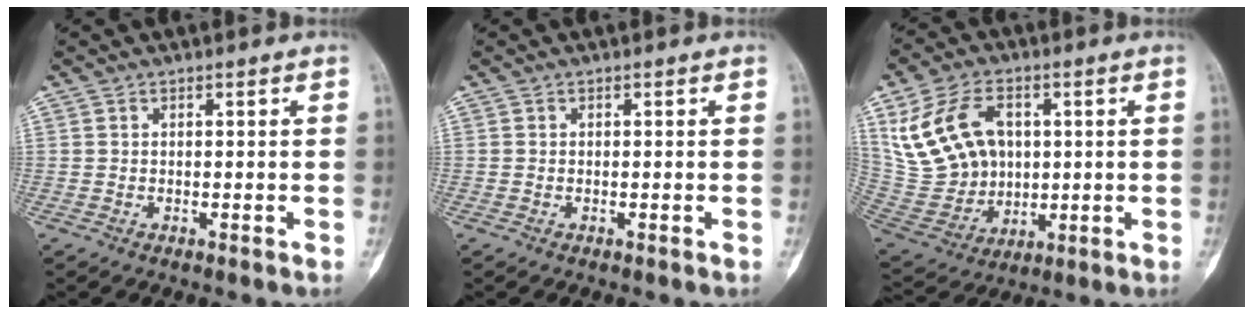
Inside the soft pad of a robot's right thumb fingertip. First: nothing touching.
{"total": 0.0}
{"total": 16.5, "force": [4.5, 12.4, 9.9], "torque": [-0.162, -0.002, 0.101]}